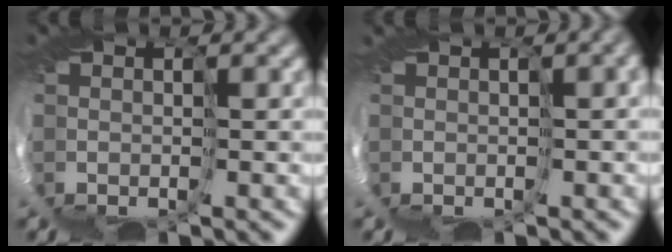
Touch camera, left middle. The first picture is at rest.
{"total": 1.0, "force": [-0.2, 0.2, 1.0], "torque": [-0.008, 0.000, 0.000]}